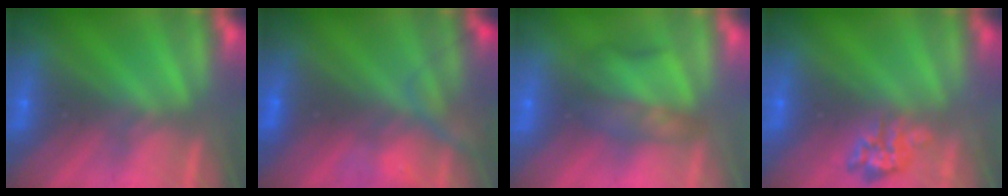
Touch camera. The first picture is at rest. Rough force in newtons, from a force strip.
{"total": 7.5}
{"total": 2.3}
{"total": 2.4}